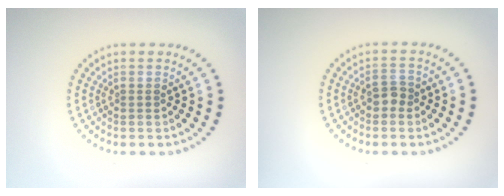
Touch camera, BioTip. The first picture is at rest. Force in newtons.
{"total": 1.5, "press": 1.4, "slide": 0.5}